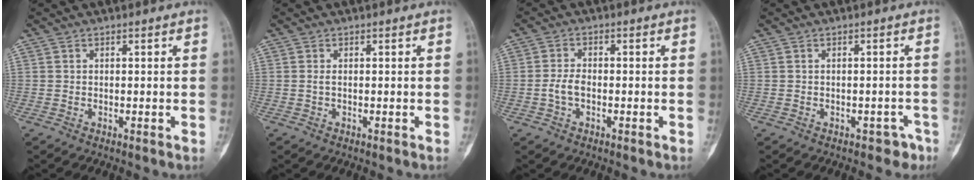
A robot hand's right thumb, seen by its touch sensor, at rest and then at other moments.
{"total": 0.5, "force": [0.0, 0.2, 0.5], "torque": [-0.015, -0.001, 0.000]}
{"total": 3.2, "force": [-0.8, 1.8, 2.5], "torque": [-0.057, 0.011, -0.018]}
{"total": 2.7, "force": [-1.8, 1.8, 0.9], "torque": [0.006, 0.020, -0.018]}